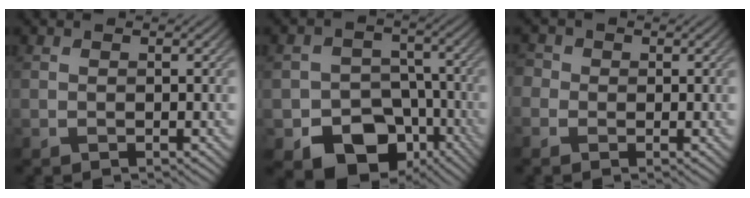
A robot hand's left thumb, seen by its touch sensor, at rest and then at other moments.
{"total": 12.2, "force": [-6.9, 8.5, 5.4], "torque": [-0.087, -0.025, -0.115]}
{"total": 2.2, "force": [0.0, 2.2, 0.5], "torque": [-0.010, 0.007, -0.019]}